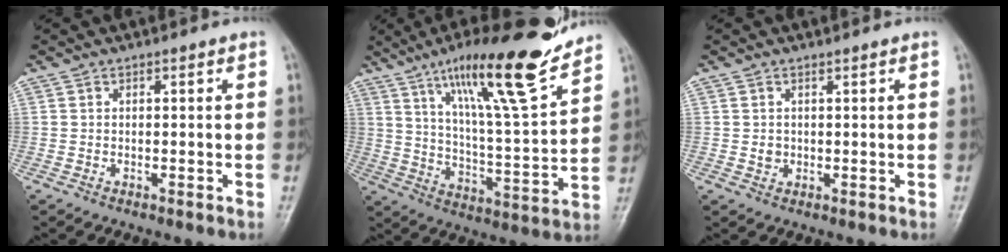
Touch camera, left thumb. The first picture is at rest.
{"total": 20.3, "force": [14.2, 2.7, 14.2], "torque": [-0.203, -0.074, 0.233]}
{"total": 1.3, "force": [0.4, 1.1, 0.5], "torque": [-0.001, -0.002, 0.008]}